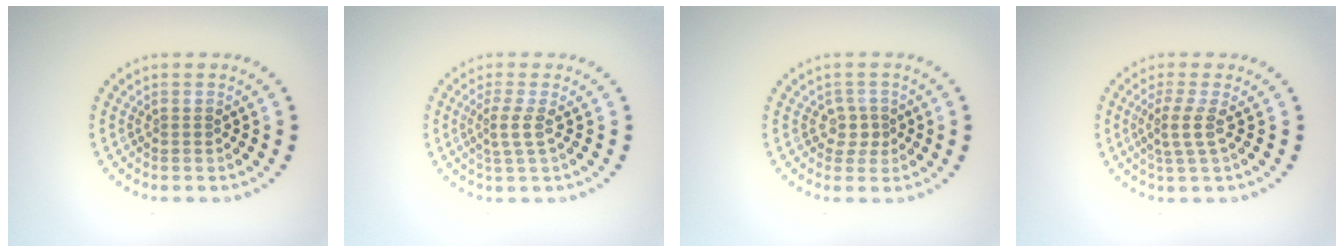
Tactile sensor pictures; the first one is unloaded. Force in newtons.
{"total": 2.0, "press": 1.4, "slide": 1.5}
{"total": 1.6, "press": 1.1, "slide": 1.1}
{"total": 2.1, "press": 1.5, "slide": 1.5}